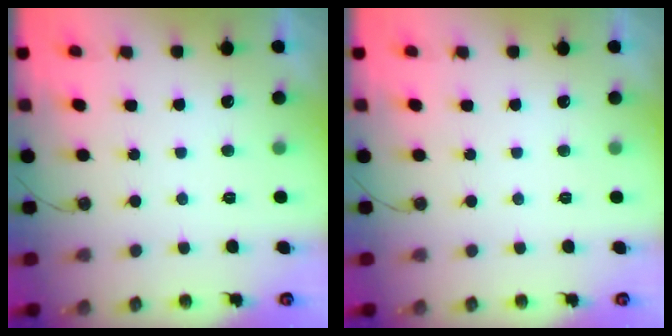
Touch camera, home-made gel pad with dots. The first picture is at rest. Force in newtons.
{"total": 0.0}